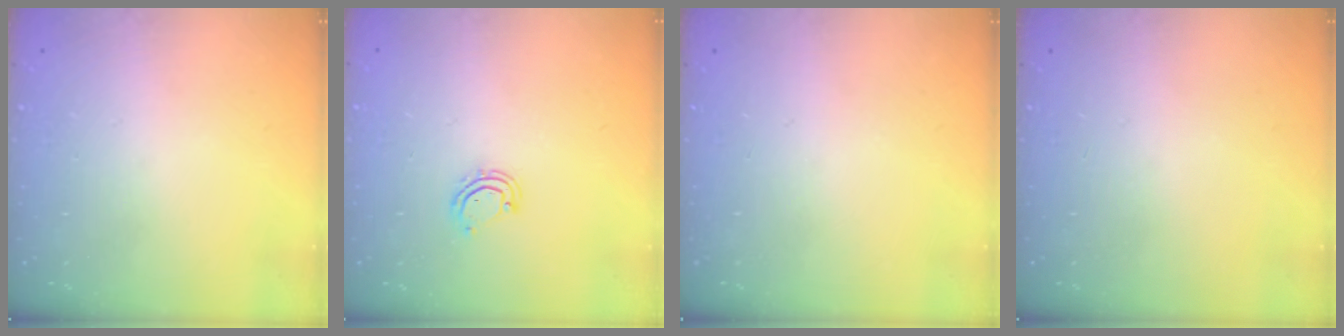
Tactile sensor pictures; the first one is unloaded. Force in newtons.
{"total": 5.0, "press": 5.0, "slide": 0.3}
{"total": 0.0}
{"total": 0.0}